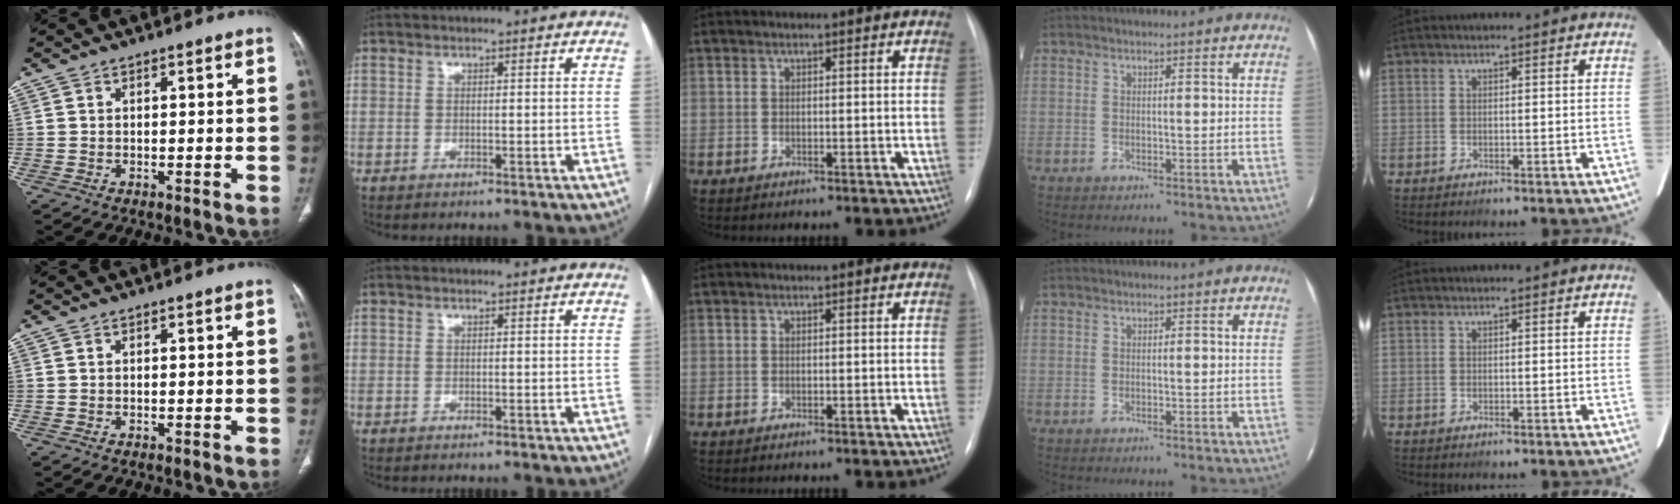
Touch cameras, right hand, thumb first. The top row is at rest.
{}